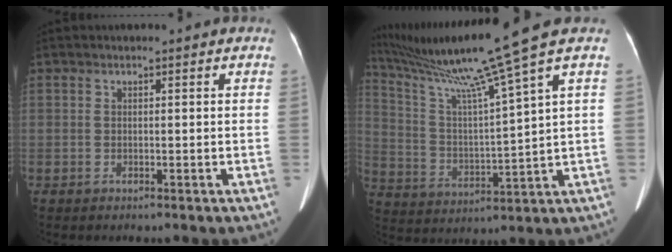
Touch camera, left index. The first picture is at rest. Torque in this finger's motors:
{"motor_torque": [-0.27, -0.34, -0.10, 0.06]}